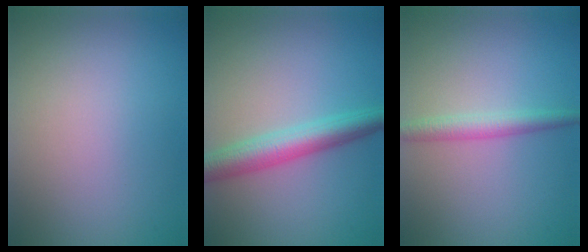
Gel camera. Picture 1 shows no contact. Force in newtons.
{"total": 4.7, "press": 4.7, "slide": 0.0}
{"total": 2.3, "press": 2.3, "slide": 0.0}